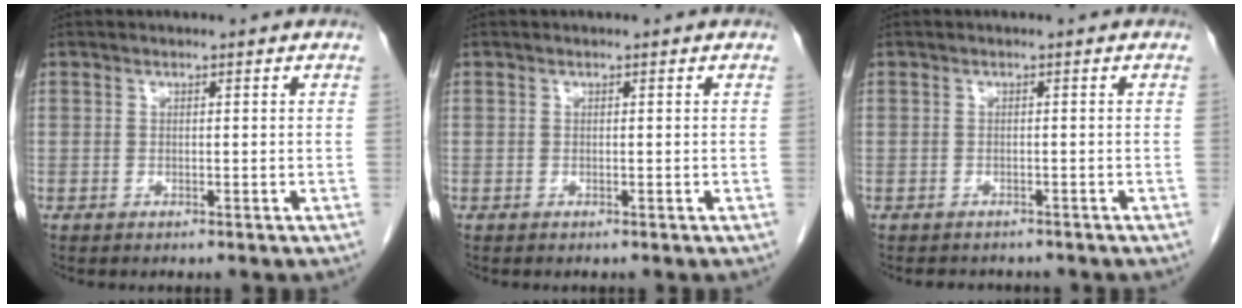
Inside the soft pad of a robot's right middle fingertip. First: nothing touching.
{"total": 0.0}
{"total": 3.4, "force": [-3.0, 1.4, 0.8], "torque": [-0.011, -0.003, -0.037]}